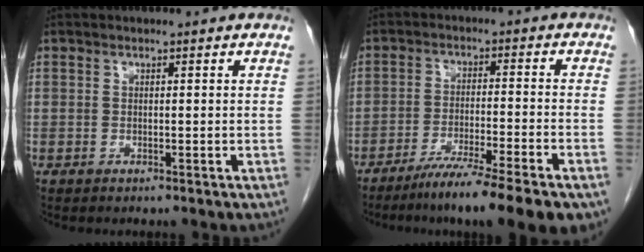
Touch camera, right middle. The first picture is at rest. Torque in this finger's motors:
{"motor_torque": [1.40, -0.73, 0.63, 0.14]}